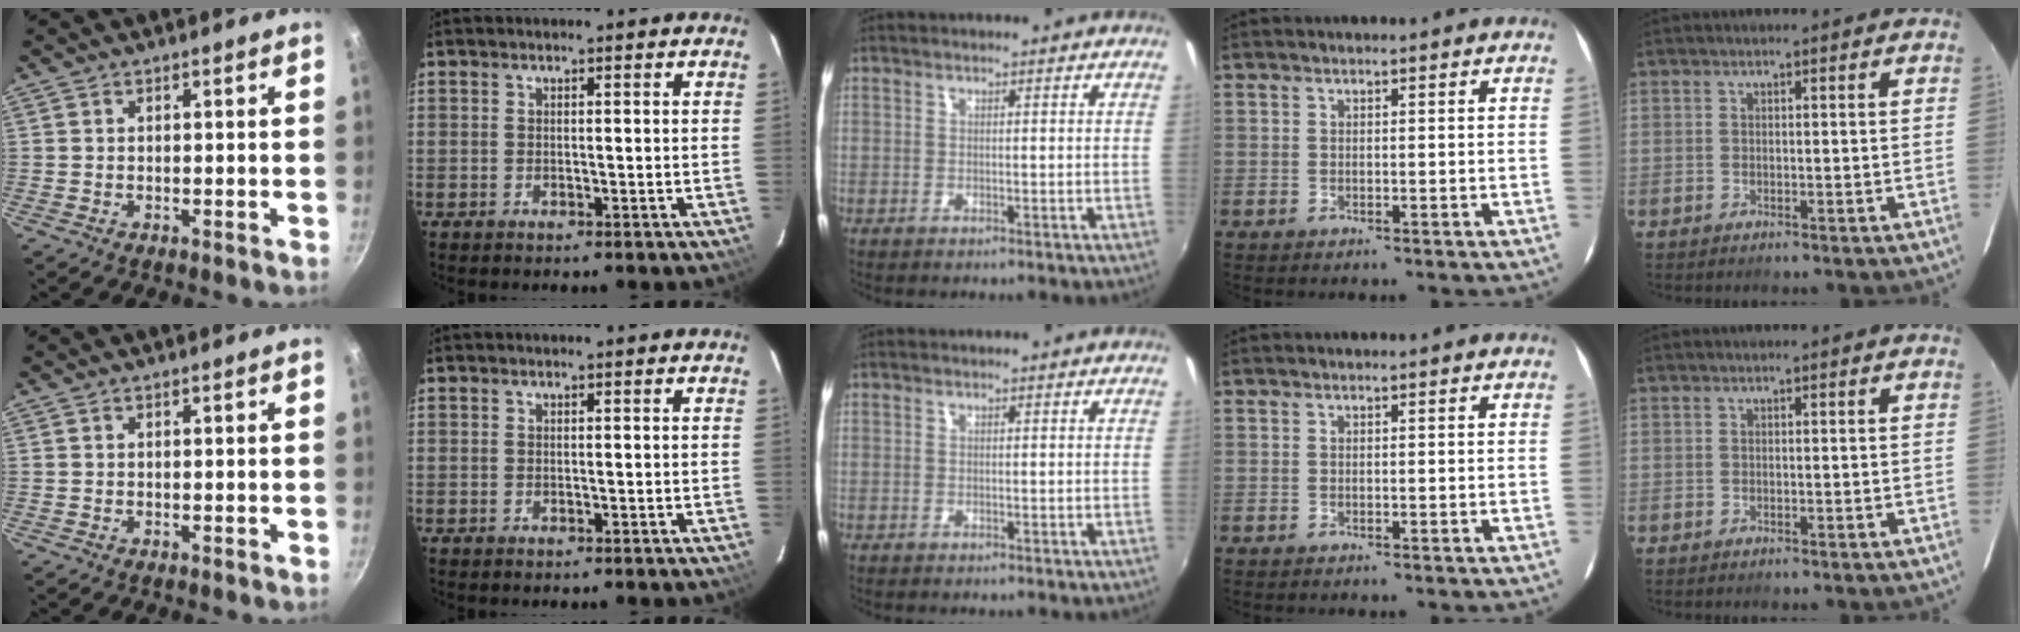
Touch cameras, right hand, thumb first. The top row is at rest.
{}